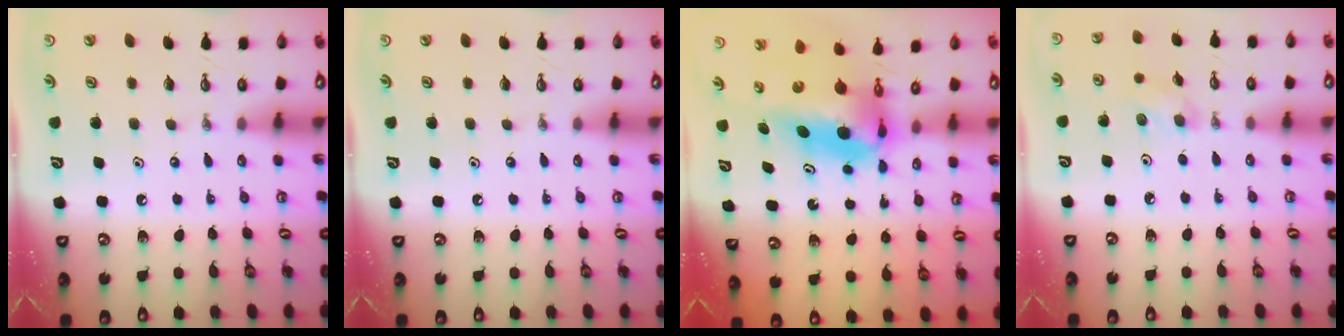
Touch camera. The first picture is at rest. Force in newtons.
{"total": 0.0}
{"total": 8.3, "press": 7.9, "slide": 2.5}
{"total": 5.6, "press": 4.6, "slide": 3.3}